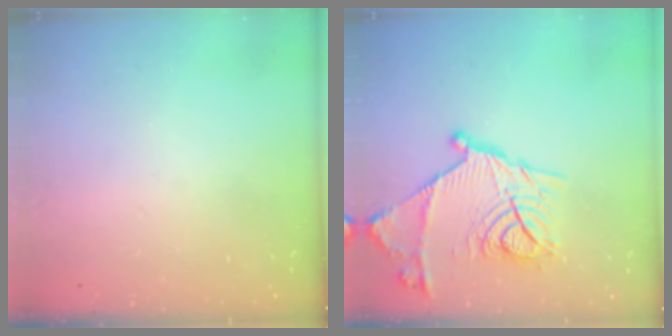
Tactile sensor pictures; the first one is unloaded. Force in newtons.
{"total": 19.6, "press": 19.6, "slide": 0.6}